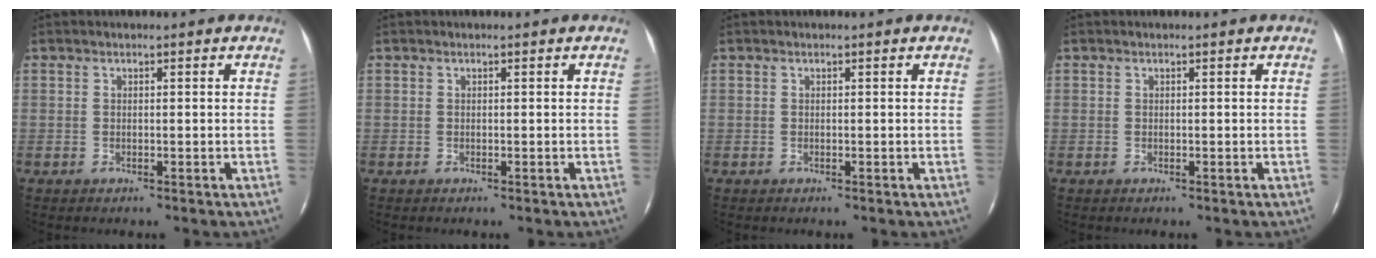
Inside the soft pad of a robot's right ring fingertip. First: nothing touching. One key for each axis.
{"total": 0.0}
{"total": 0.0}
{"total": 0.0}